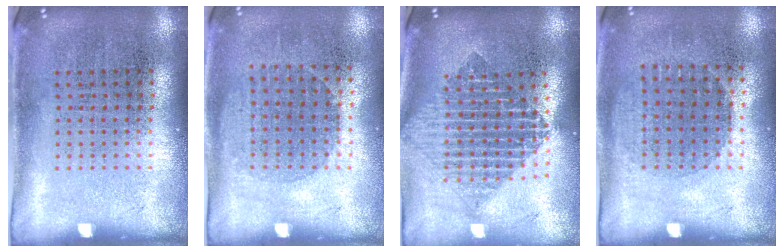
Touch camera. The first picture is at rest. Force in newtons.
{"total": 1.0, "press": 0.9, "slide": 0.4}
{"total": 1.9, "press": 1.6, "slide": 1.1}
{"total": 1.0, "press": 0.9, "slide": 0.5}